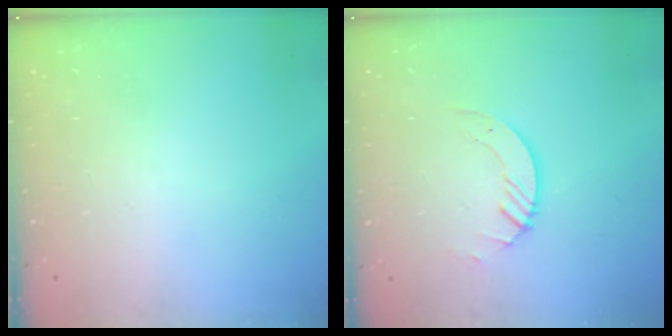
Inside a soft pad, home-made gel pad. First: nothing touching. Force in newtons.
{"total": 3.7, "press": 3.7, "slide": 0.4}